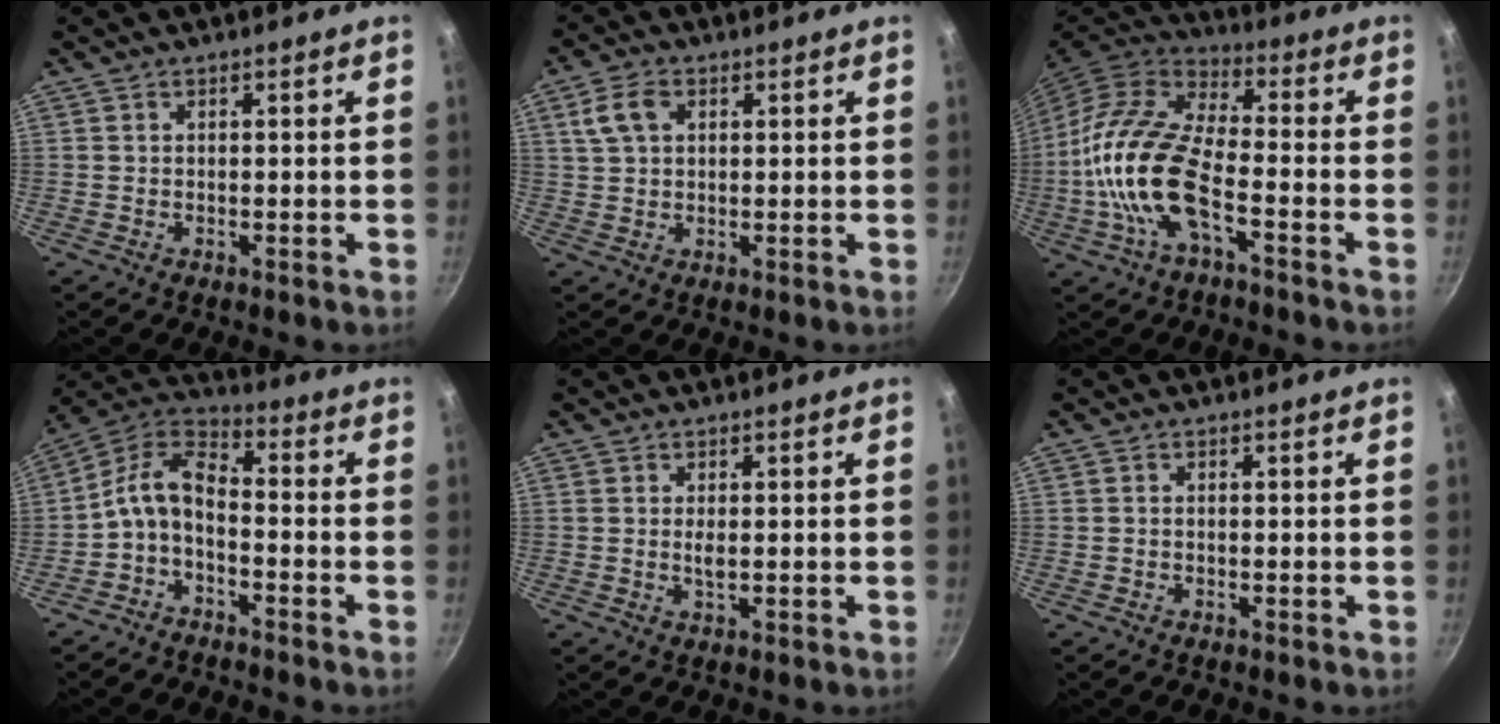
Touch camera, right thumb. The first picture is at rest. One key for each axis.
{"total": 5.4, "fx": 1.9, "fy": 3.6, "fz": 3.6, "tx": -0.069, "ty": 0.007, "tz": 0.039}
{"total": 17.3, "fx": -4.9, "fy": 7.6, "fz": 14.8, "tx": -0.307, "ty": 0.035, "tz": -0.096}
{"total": 8.8, "fx": -2.8, "fy": 5.0, "fz": 6.6, "tx": -0.124, "ty": 0.062, "tz": -0.072}
{"total": 1.6, "fx": 0.1, "fy": 0.6, "fz": 1.4, "tx": -0.028, "ty": -0.003, "tz": 0.005}
{"total": 0.0}